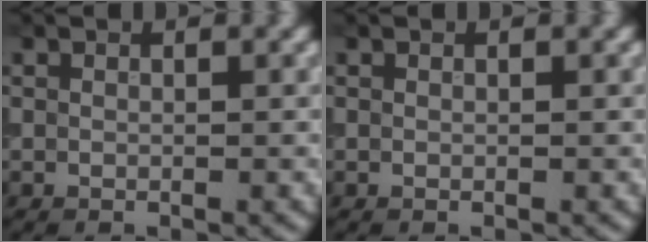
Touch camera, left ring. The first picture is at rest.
{"total": 0.0}